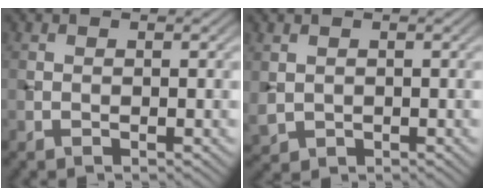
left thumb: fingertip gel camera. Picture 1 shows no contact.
{"total": 1.8, "force": [0.5, 1.6, 0.8], "torque": [-0.027, -0.008, 0.015]}